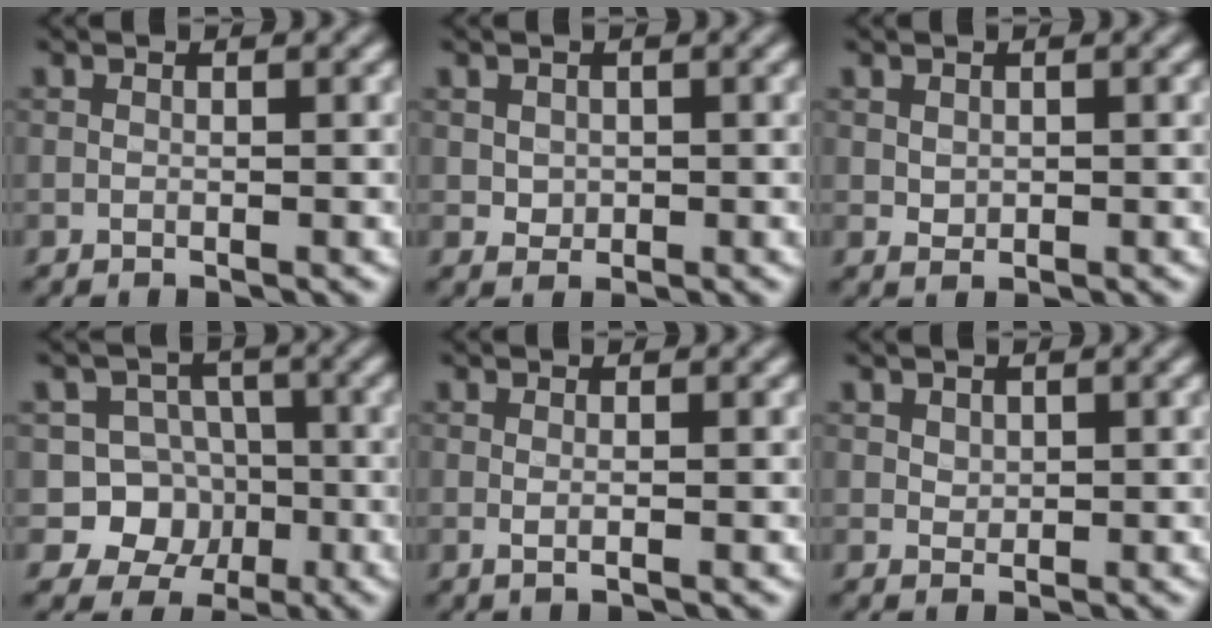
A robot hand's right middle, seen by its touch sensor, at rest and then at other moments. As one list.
[{"total": 1.2, "force": [0.3, 1.1, 0.4], "torque": [-0.009, -0.004, 0.009]}, {"total": 0.9, "force": [0.3, 0.7, 0.4], "torque": [-0.008, -0.003, 0.010]}, {"total": 6.7, "force": [-1.7, 6.3, 1.5], "torque": [-0.011, 0.014, -0.056]}, {"total": 0.9, "force": [0.0, 0.3, 0.9], "torque": [-0.014, 0.002, -0.002]}, {"total": 0.9, "force": [0.6, 0.7, 0.3], "torque": [-0.005, -0.002, 0.014]}]